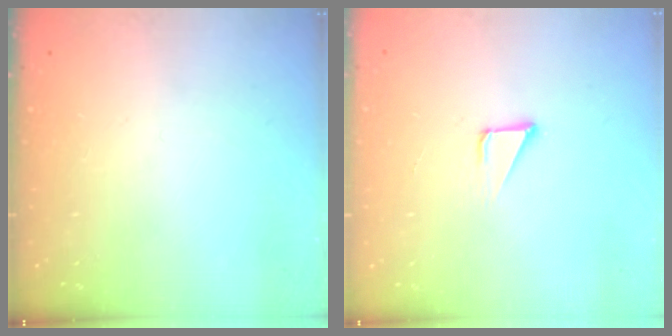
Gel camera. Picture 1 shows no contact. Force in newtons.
{"total": 2.2, "press": 2.2, "slide": 0.2}